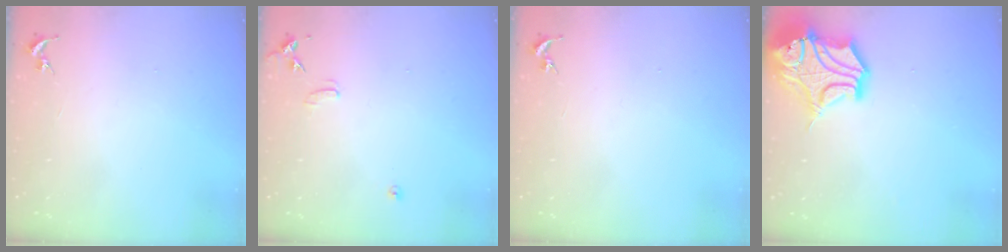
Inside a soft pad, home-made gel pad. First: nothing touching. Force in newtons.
{"total": 7.0, "press": 7.0, "slide": 0.6}
{"total": 0.0}
{"total": 16.9, "press": 16.7, "slide": 2.3}